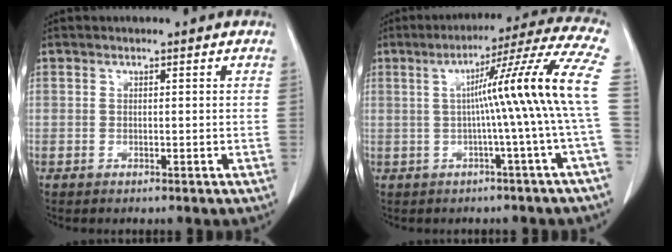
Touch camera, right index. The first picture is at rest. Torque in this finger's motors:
{"motor_torque": [1.30, 0.00, 0.52, 0.15]}